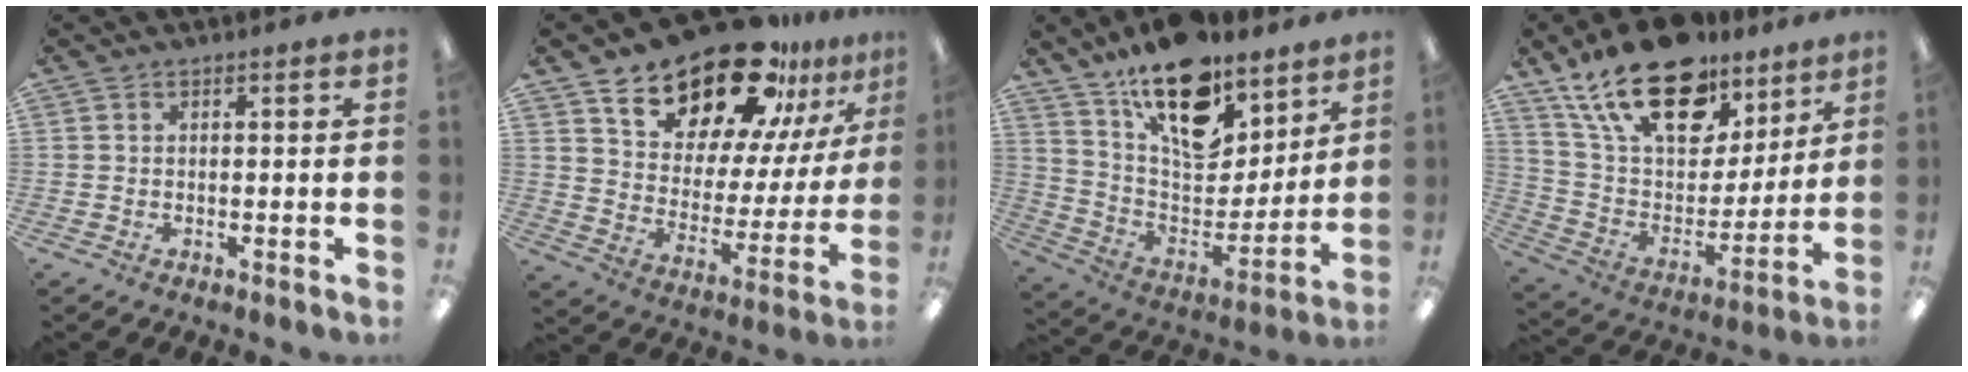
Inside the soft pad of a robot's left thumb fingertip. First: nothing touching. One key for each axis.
{"total": 23.1, "fx": 19.0, "fy": 9.3, "fz": 9.3, "tx": -0.154, "ty": -0.138, "tz": 0.332}
{"total": 20.3, "fx": 13.9, "fy": 10.5, "fz": 10.4, "tx": -0.161, "ty": -0.099, "tz": 0.250}
{"total": 22.6, "fx": 15.3, "fy": 11.3, "fz": 12.3, "tx": -0.230, "ty": -0.085, "tz": 0.275}